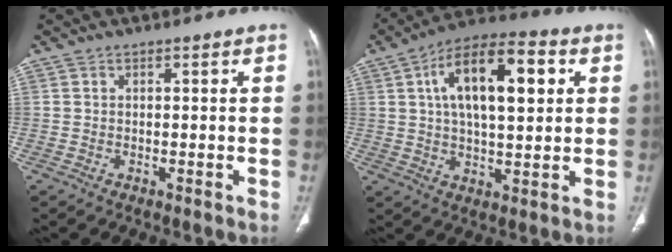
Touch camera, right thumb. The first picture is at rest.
{"total": 17.3, "force": [4.7, 7.7, 14.8], "torque": [-0.227, 0.012, 0.072]}